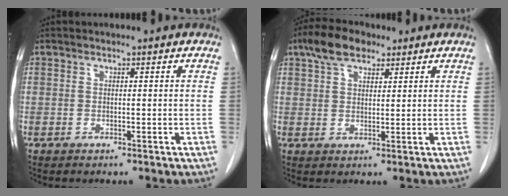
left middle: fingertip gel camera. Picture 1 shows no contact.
{"total": 6.5, "force": [4.3, 3.1, 3.8], "torque": [-0.074, 0.020, 0.079]}